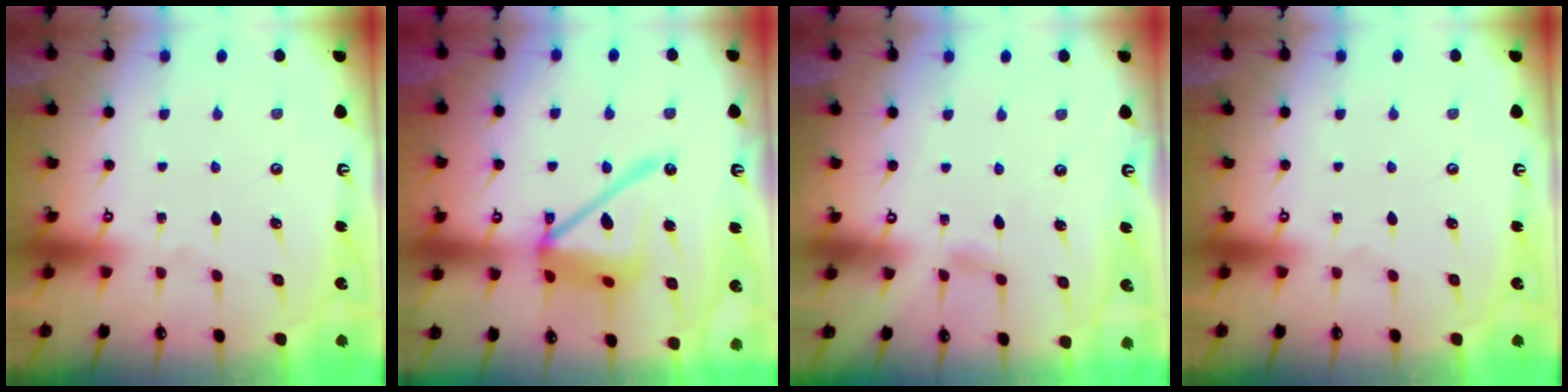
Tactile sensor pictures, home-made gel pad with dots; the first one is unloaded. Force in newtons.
{"total": 16.9, "press": 16.8, "slide": 1.8}
{"total": 5.0, "press": 5.0, "slide": 0.5}
{"total": 0.0}